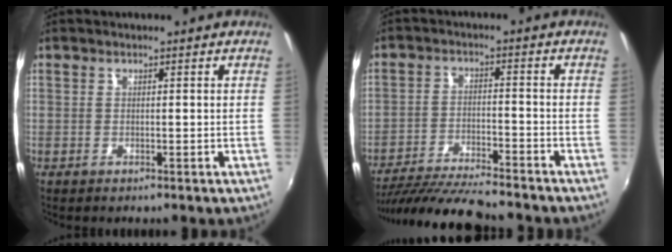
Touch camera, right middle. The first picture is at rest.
{"total": 14.1, "force": [-12.7, 1.3, 6.1], "torque": [-0.134, -0.021, -0.214]}